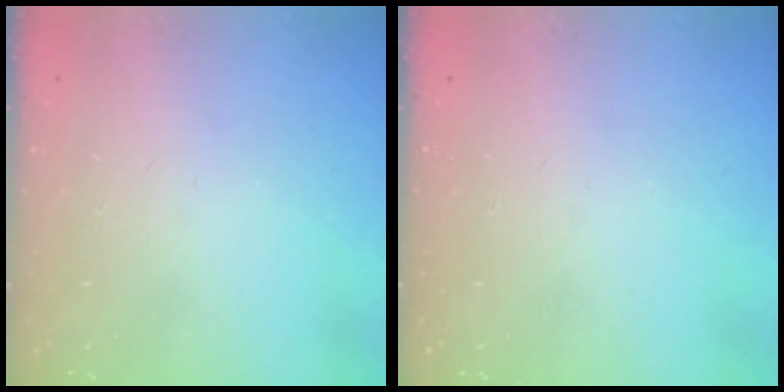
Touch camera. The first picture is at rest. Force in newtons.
{"total": 0.0}